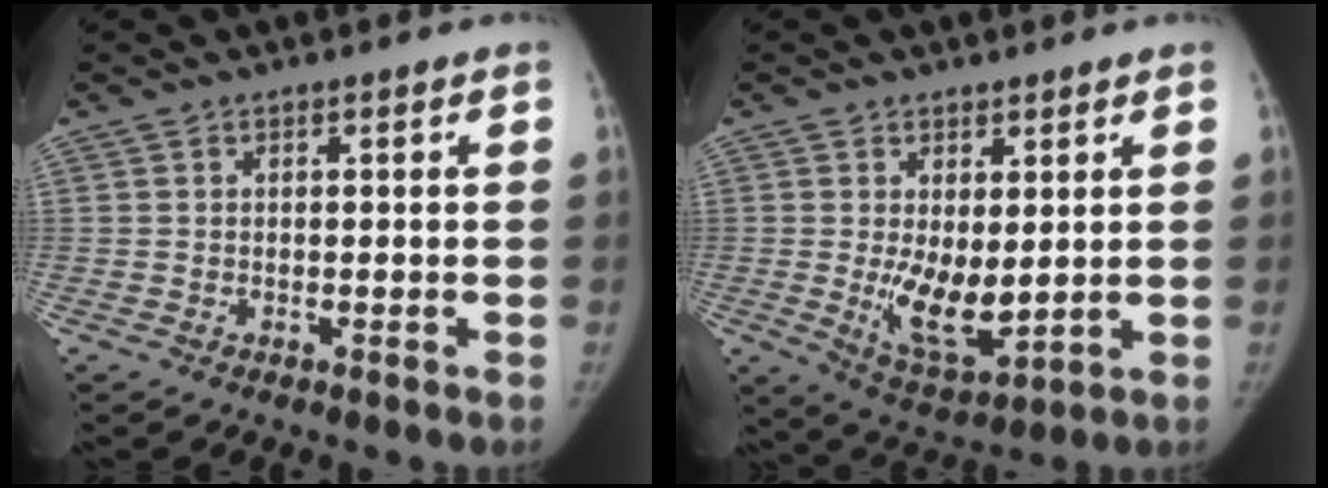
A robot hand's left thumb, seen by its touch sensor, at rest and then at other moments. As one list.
[{"total": 9.2, "force": [0.5, 4.3, 8.1], "torque": [-0.119, -0.029, 0.028]}]